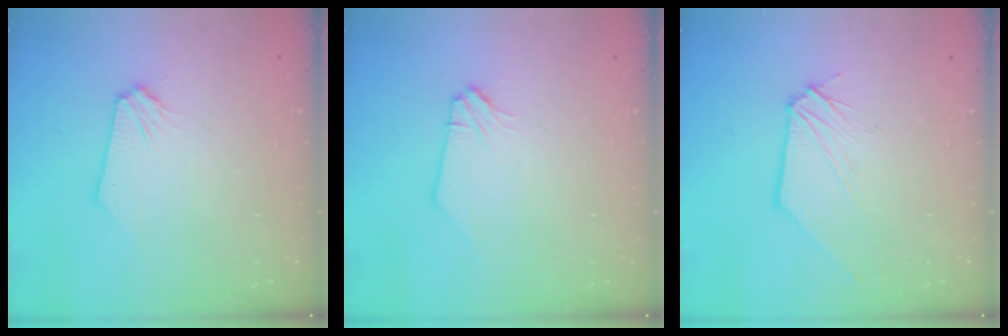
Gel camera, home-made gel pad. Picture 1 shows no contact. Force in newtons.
{"total": 0.0}
{"total": 1.0, "press": 1.0, "slide": 0.1}